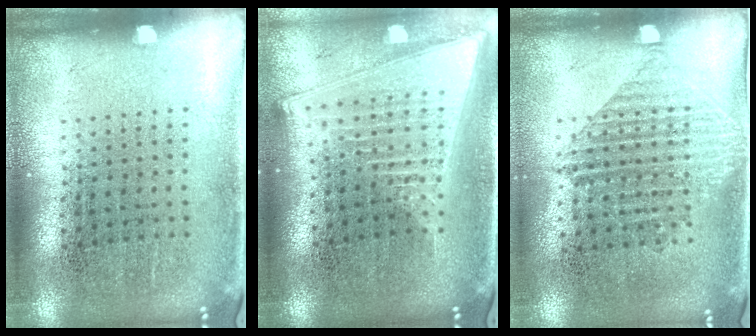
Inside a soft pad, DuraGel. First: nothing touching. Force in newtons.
{"total": 2.1, "press": 1.8, "slide": 1.1}
{"total": 1.2, "press": 1.0, "slide": 0.6}